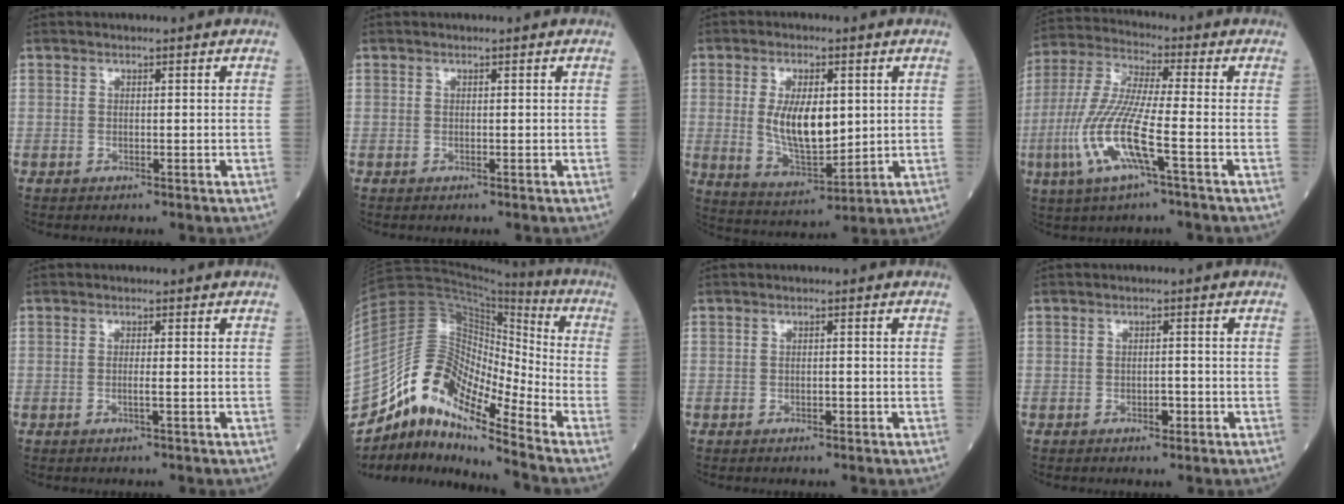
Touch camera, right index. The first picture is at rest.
{"total": 0.0}
{"total": 10.5, "force": [1.3, 4.2, 9.5], "torque": [-0.183, -0.010, 0.032]}
{"total": 12.4, "force": [-4.2, 1.0, 11.7], "torque": [-0.257, -0.009, -0.086]}
{"total": 1.3, "force": [-0.3, -0.2, 1.3], "torque": [-0.028, -0.003, -0.007]}
{"total": 15.4, "force": [-11.8, 3.1, 9.4], "torque": [-0.172, 0.044, -0.213]}
{"total": 1.1, "force": [-0.4, 0.4, 1.0], "torque": [-0.018, -0.001, -0.004]}
{"total": 1.8, "force": [-0.7, 0.8, 1.5], "torque": [-0.024, 0.001, -0.009]}